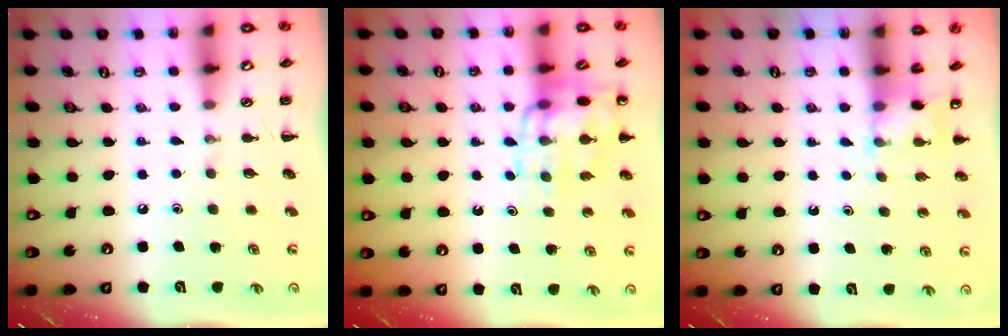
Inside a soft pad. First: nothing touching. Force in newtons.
{"total": 12.5, "press": 12.3, "slide": 2.5}
{"total": 4.4, "press": 4.2, "slide": 1.3}